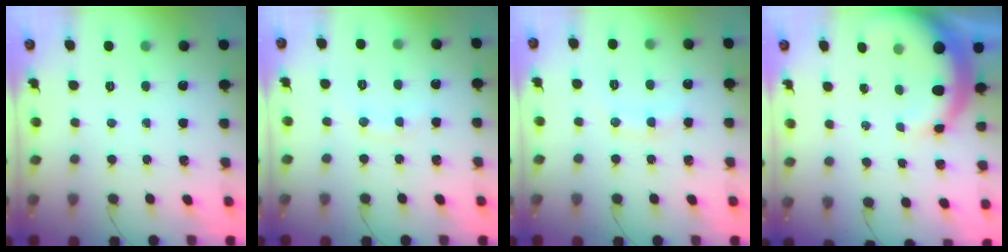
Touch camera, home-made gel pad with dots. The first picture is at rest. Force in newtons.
{"total": 4.9, "press": 4.8, "slide": 1.1}
{"total": 7.6, "press": 7.5, "slide": 0.9}
{"total": 7.8, "press": 7.7, "slide": 1.4}